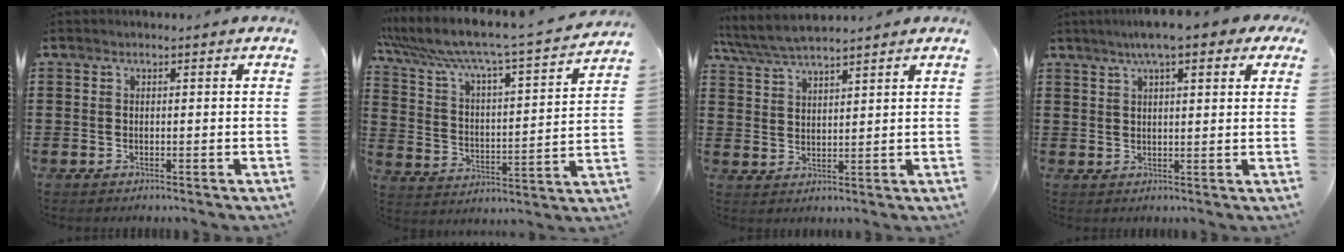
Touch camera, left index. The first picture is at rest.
{"total": 6.1, "force": [5.5, 0.1, 2.6], "torque": [-0.081, -0.054, 0.083]}
{"total": 4.9, "force": [4.5, 0.8, 1.7], "torque": [-0.049, -0.014, 0.083]}
{"total": 6.0, "force": [4.0, 1.0, 4.4], "torque": [-0.088, 0.004, 0.067]}